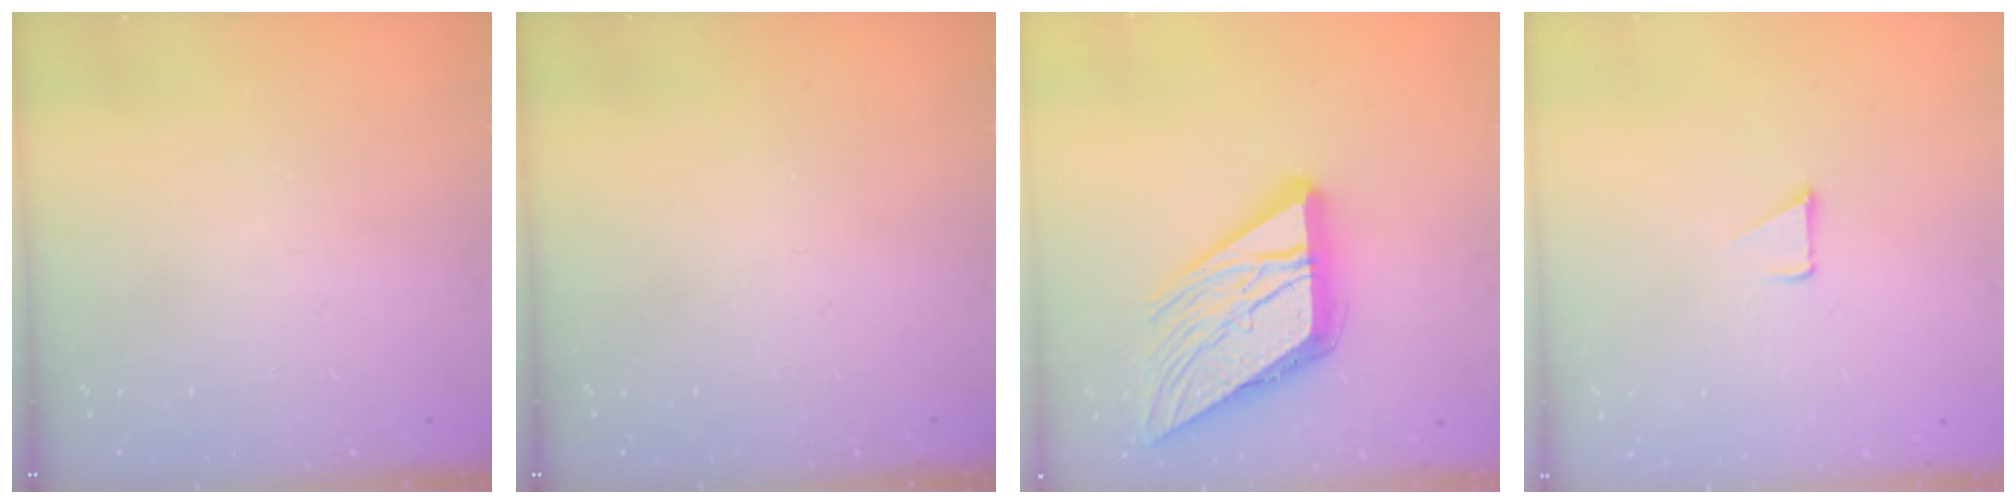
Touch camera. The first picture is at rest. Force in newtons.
{"total": 0.0}
{"total": 18.6, "press": 18.5, "slide": 2.0}
{"total": 1.5, "press": 1.5, "slide": 0.1}